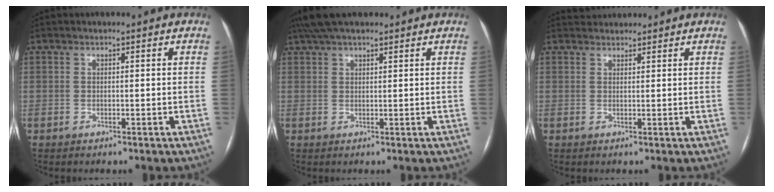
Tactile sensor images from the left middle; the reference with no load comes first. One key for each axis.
{"total": 6.9, "fx": 5.6, "fy": 1.9, "fz": 3.7, "tx": -0.062, "ty": 0.041, "tz": 0.099}
{"total": 2.1, "fx": 2.1, "fy": 0.6, "fz": -0.2, "tx": 0.001, "ty": 0.021, "tz": 0.035}